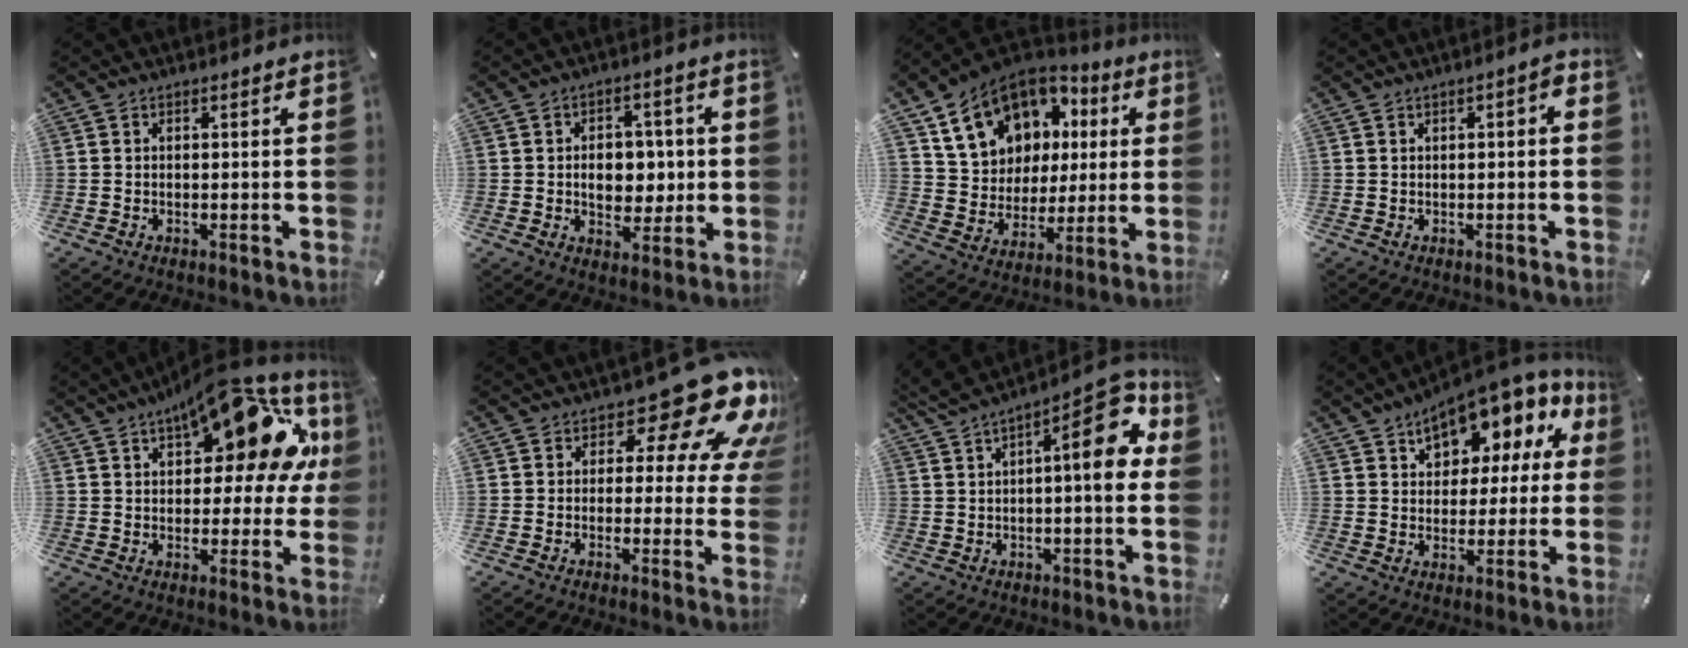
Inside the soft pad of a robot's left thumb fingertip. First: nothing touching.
{"total": 8.8, "force": [0.0, 6.4, 6.0], "torque": [-0.067, 0.001, -0.002]}
{"total": 15.7, "force": [7.2, 12.5, 6.0], "torque": [-0.114, -0.035, 0.143]}
{"total": 2.1, "force": [-0.2, 1.0, 1.9], "torque": [-0.032, 0.007, -0.005]}
{"total": 19.7, "force": [10.3, 9.7, 13.6], "torque": [-0.188, -0.064, 0.172]}
{"total": 18.0, "force": [9.9, 8.1, 12.6], "torque": [-0.161, -0.065, 0.161]}
{"total": 14.6, "force": [4.4, 5.4, 12.9], "torque": [-0.160, -0.020, 0.068]}
{"total": 11.3, "force": [8.0, 6.6, 4.6], "torque": [-0.068, -0.066, 0.141]}